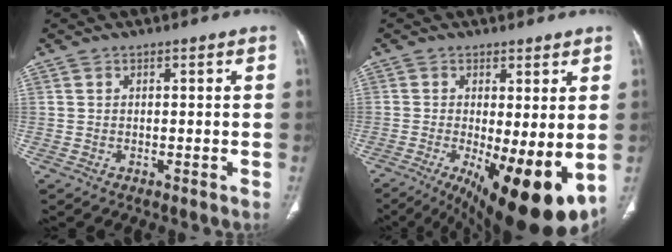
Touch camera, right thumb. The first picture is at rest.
{"total": 16.2, "force": [-3.6, 5.4, 14.8], "torque": [-0.198, -0.025, -0.033]}